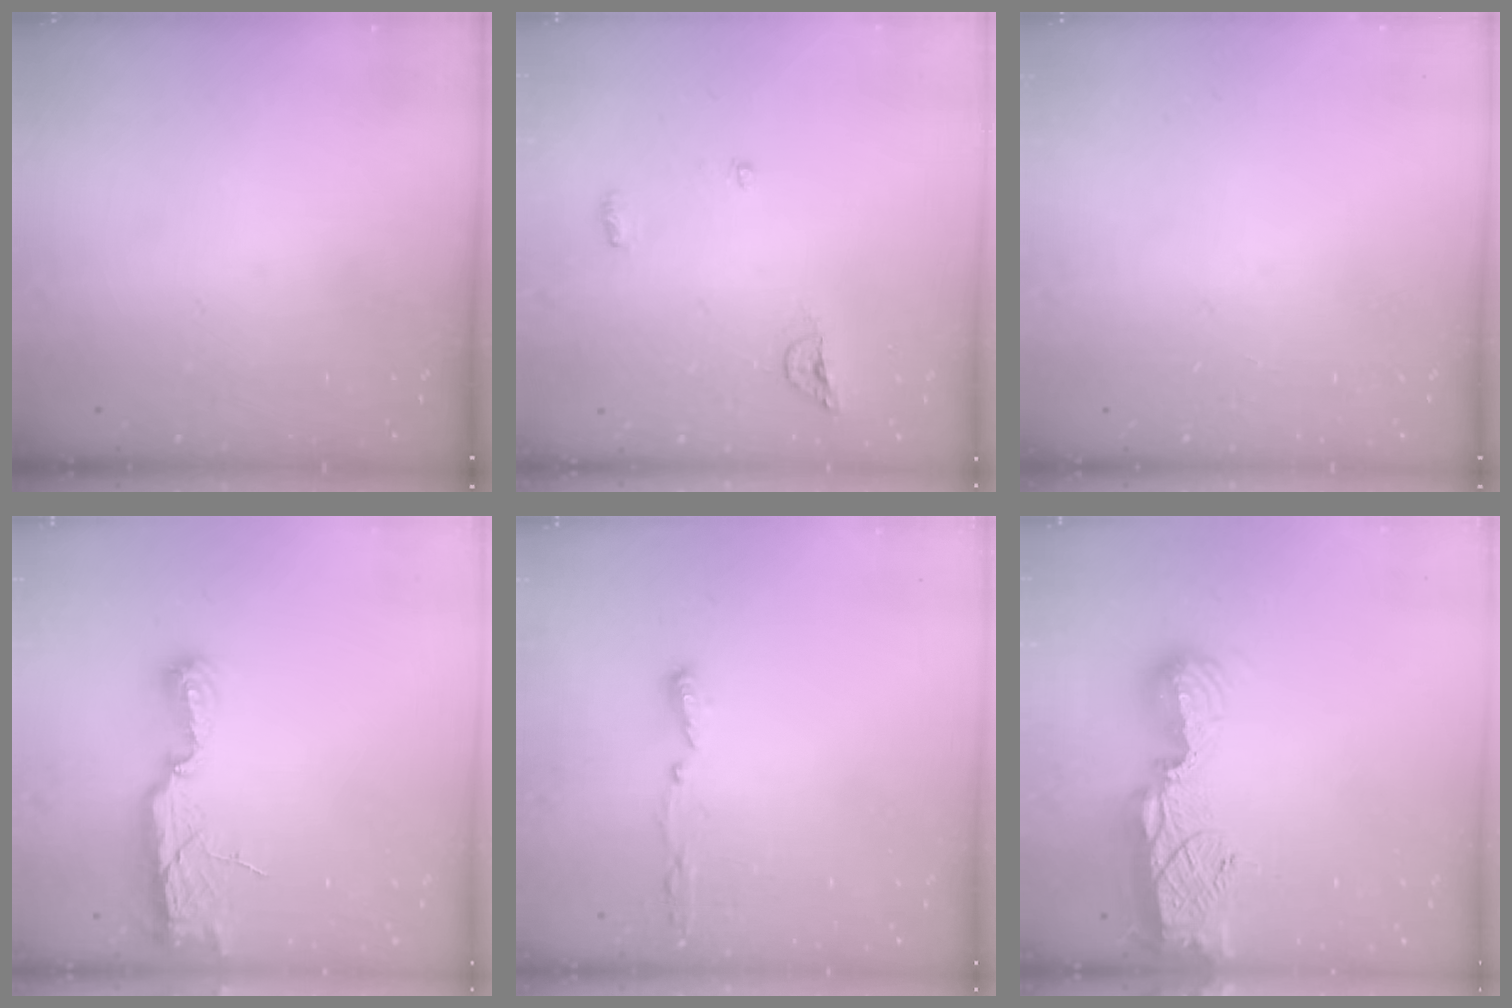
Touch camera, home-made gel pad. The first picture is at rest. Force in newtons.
{"total": 5.9, "press": 5.8, "slide": 1.0}
{"total": 0.0}
{"total": 10.6, "press": 9.3, "slide": 5.2}
{"total": 4.9, "press": 4.8, "slide": 1.2}
{"total": 11.4, "press": 11.3, "slide": 1.5}